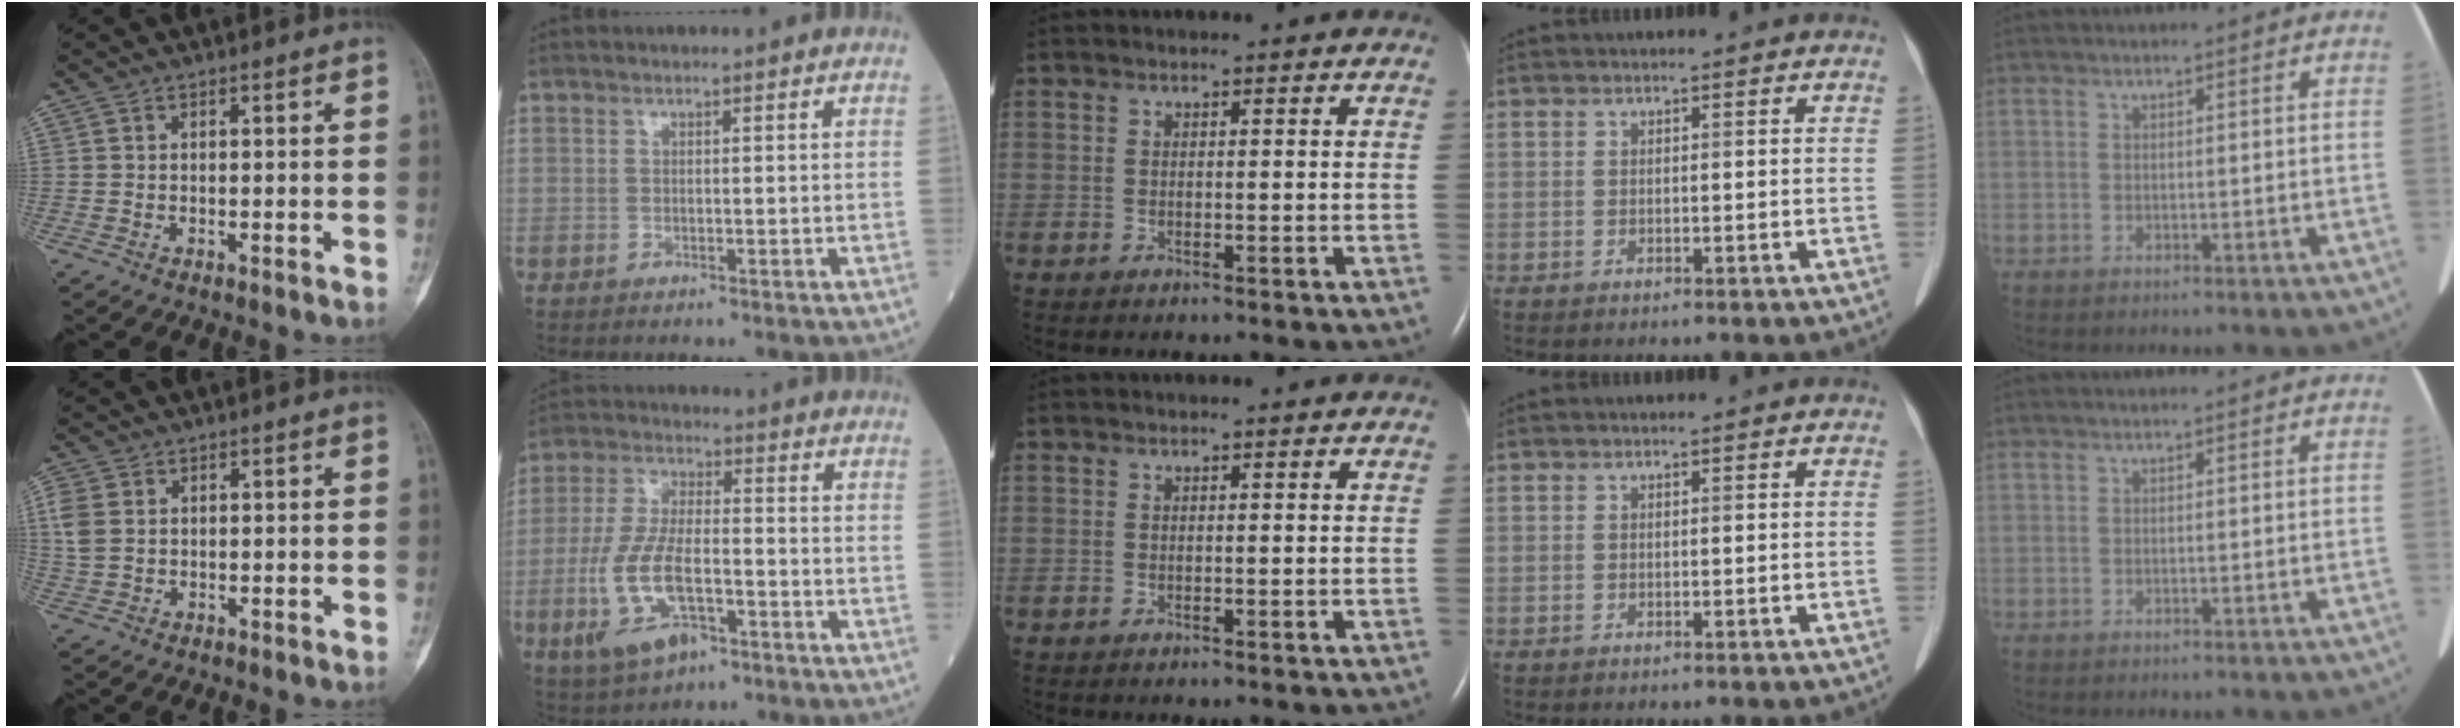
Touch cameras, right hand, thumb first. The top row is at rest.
{"thumb": {"total": 4.2, "force": [1.0, 3.0, 2.8], "torque": [-0.071, 0.005, 0.022]}, "index": {"total": 11.6, "force": [-4.5, 4.5, 9.7], "torque": [-0.218, -0.005, -0.079]}}